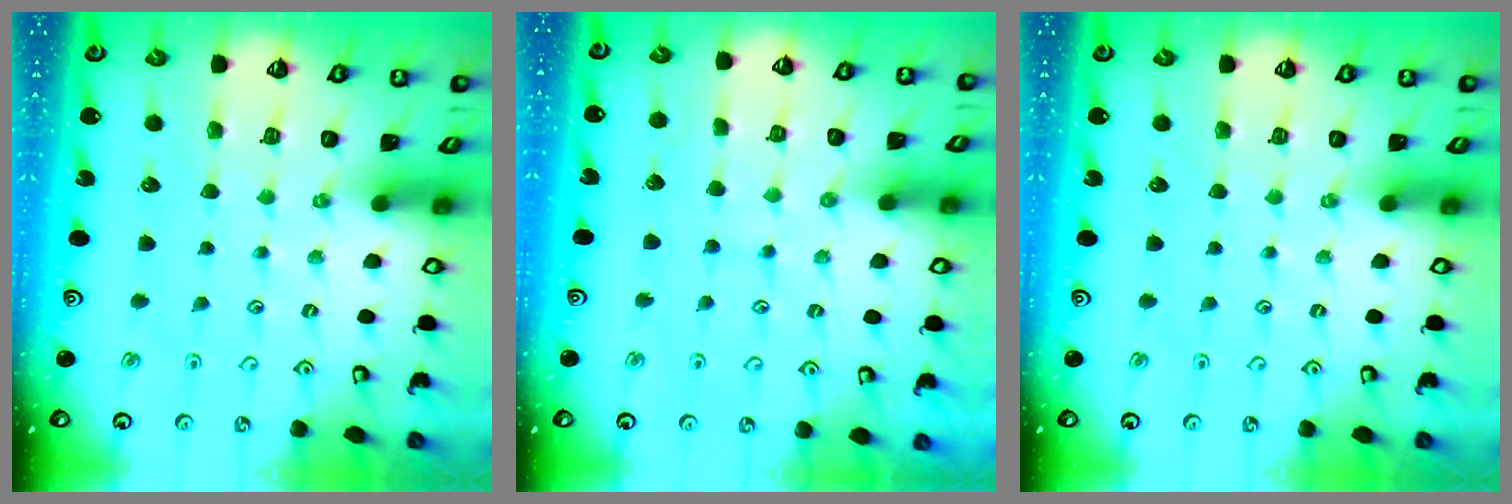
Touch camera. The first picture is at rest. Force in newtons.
{"total": 5.6, "press": 5.6, "slide": 0.5}
{"total": 0.0}